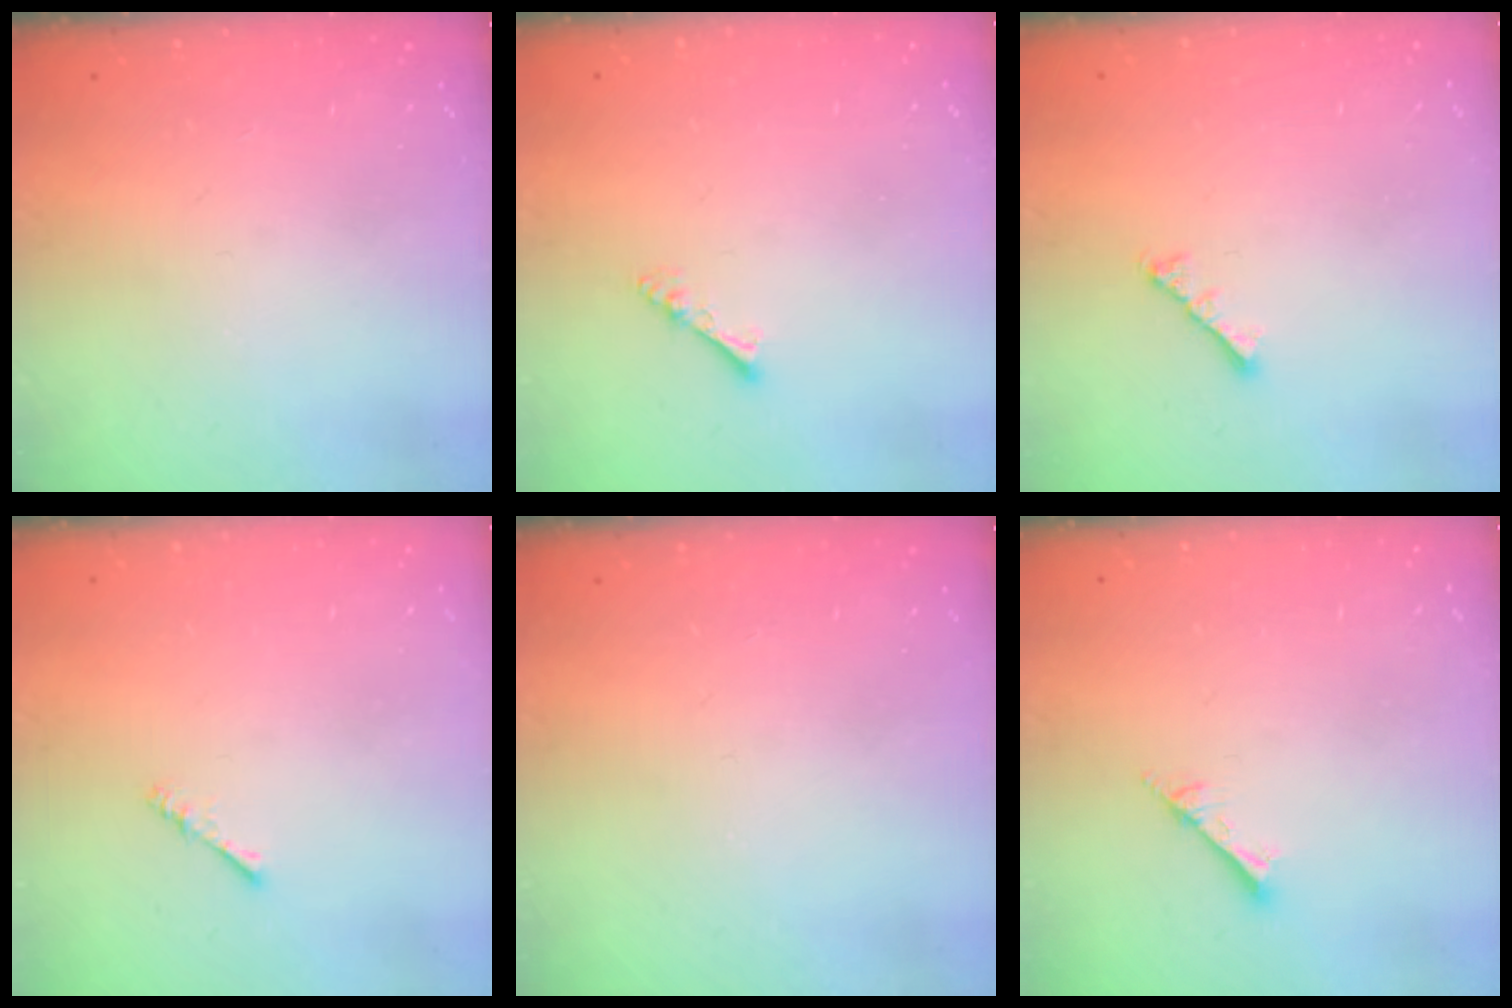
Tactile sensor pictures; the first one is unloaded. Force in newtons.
{"total": 2.7, "press": 2.7, "slide": 0.4}
{"total": 2.9, "press": 2.8, "slide": 0.5}
{"total": 1.4, "press": 1.4, "slide": 0.4}
{"total": 0.0}
{"total": 1.8, "press": 1.8, "slide": 0.0}